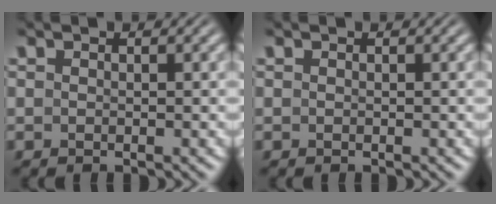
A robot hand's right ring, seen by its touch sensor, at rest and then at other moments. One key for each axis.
{"total": 0.0}